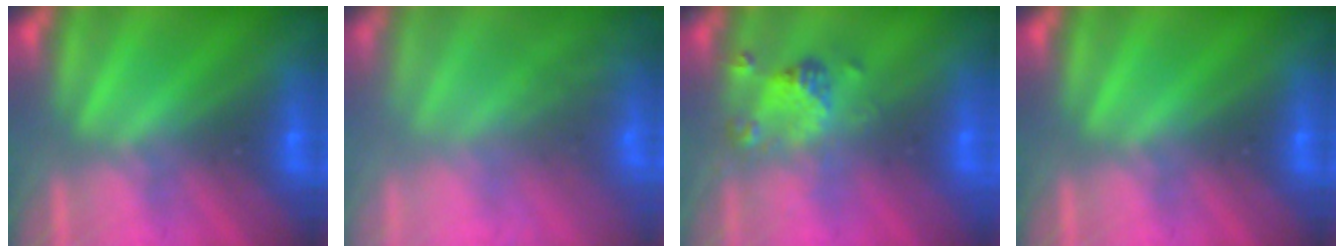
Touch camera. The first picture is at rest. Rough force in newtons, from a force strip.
{"total": 5.6}
{"total": 2.4}
{"total": 0.0}